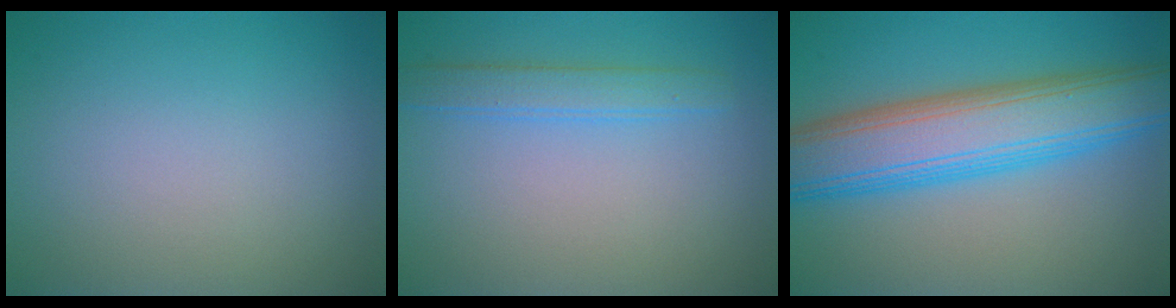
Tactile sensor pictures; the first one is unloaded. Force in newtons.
{"total": 2.3, "press": 2.3, "slide": 0.2}
{"total": 9.4, "press": 9.4, "slide": 0.3}